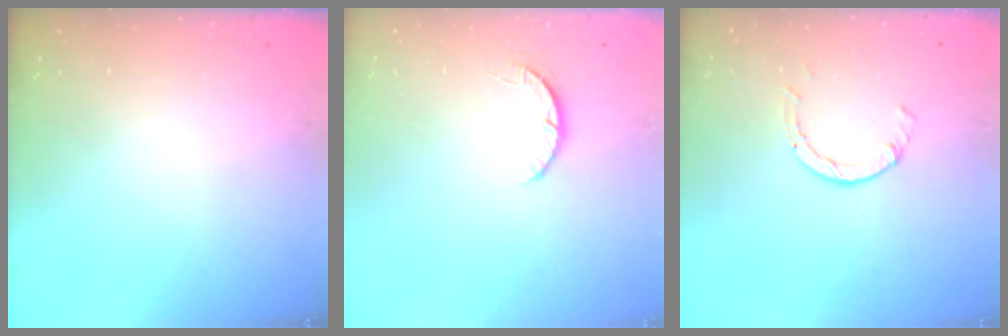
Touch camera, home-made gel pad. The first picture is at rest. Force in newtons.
{"total": 3.4, "press": 3.4, "slide": 0.6}
{"total": 2.6, "press": 2.5, "slide": 0.3}